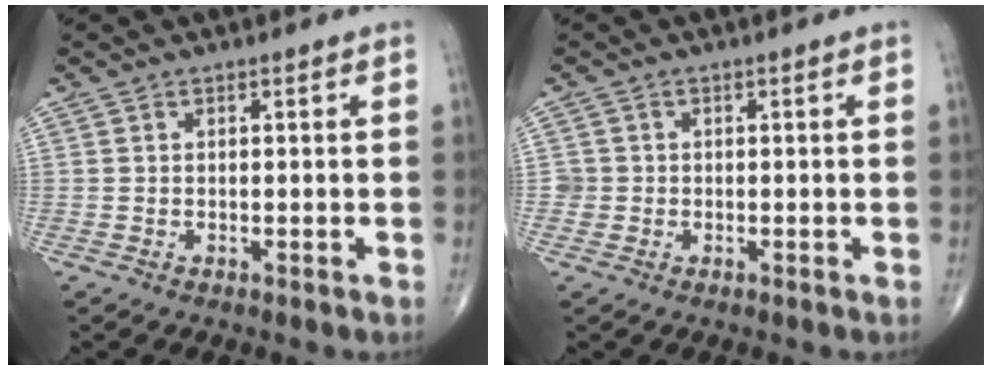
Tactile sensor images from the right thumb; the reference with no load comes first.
{"total": 1.6, "force": [-0.2, 1.6, 0.0], "torque": [0.011, 0.007, -0.005]}